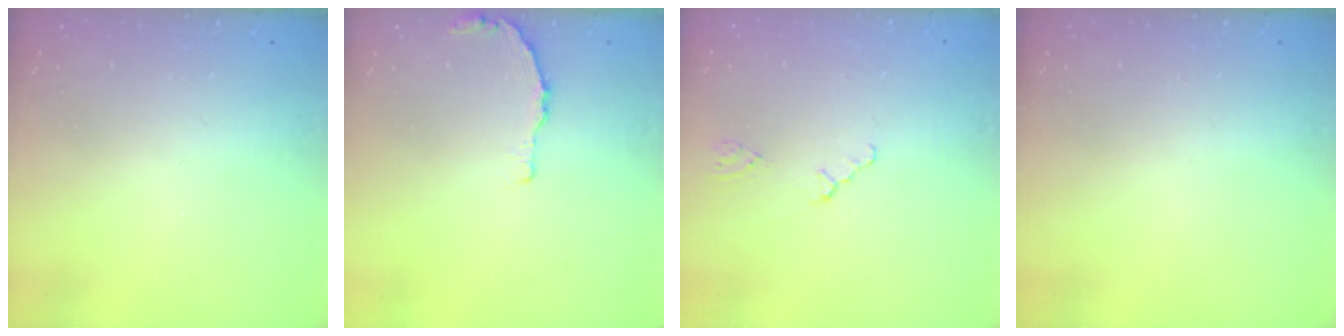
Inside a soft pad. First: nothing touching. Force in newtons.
{"total": 2.6, "press": 2.6, "slide": 0.4}
{"total": 0.0}
{"total": 0.0}